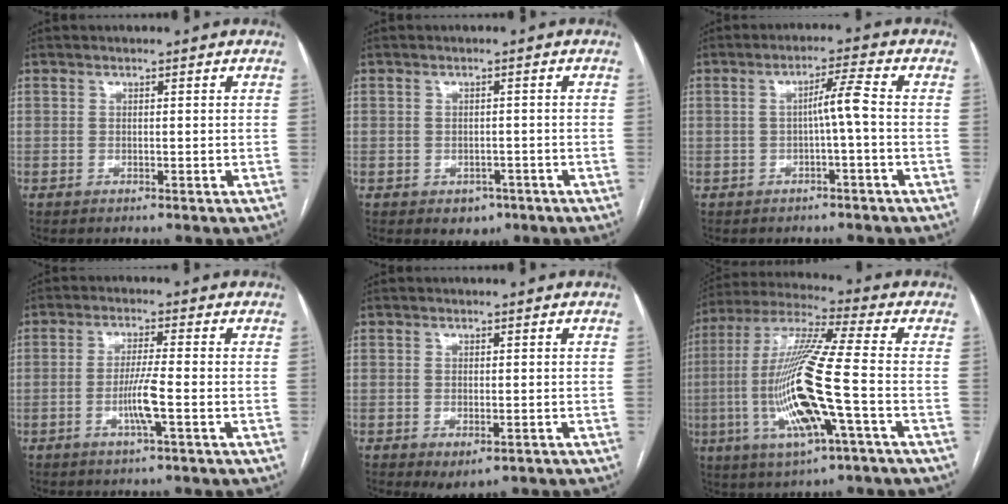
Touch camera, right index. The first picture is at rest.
{"total": 3.0, "force": [-1.6, 2.3, 1.2], "torque": [-0.005, 0.005, -0.011]}
{"total": 3.9, "force": [-0.6, -0.5, 3.8], "torque": [-0.068, 0.012, -0.005]}
{"total": 4.9, "force": [-1.5, -0.4, 4.7], "torque": [-0.093, -0.005, -0.027]}
{"total": 3.4, "force": [-1.8, 1.5, 2.5], "torque": [-0.032, -0.006, -0.016]}
{"total": 17.5, "force": [-3.7, 1.0, 17.1], "torque": [-0.361, -0.008, -0.069]}